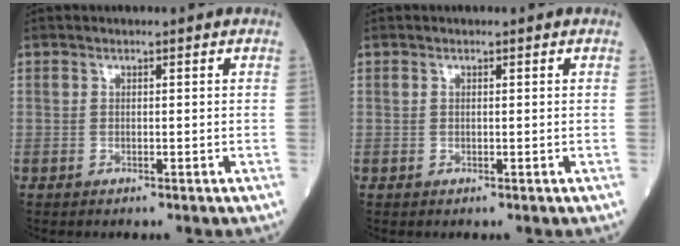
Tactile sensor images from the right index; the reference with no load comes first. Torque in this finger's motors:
{"motor_torque": [0.10, -0.05, -0.03, -0.01]}